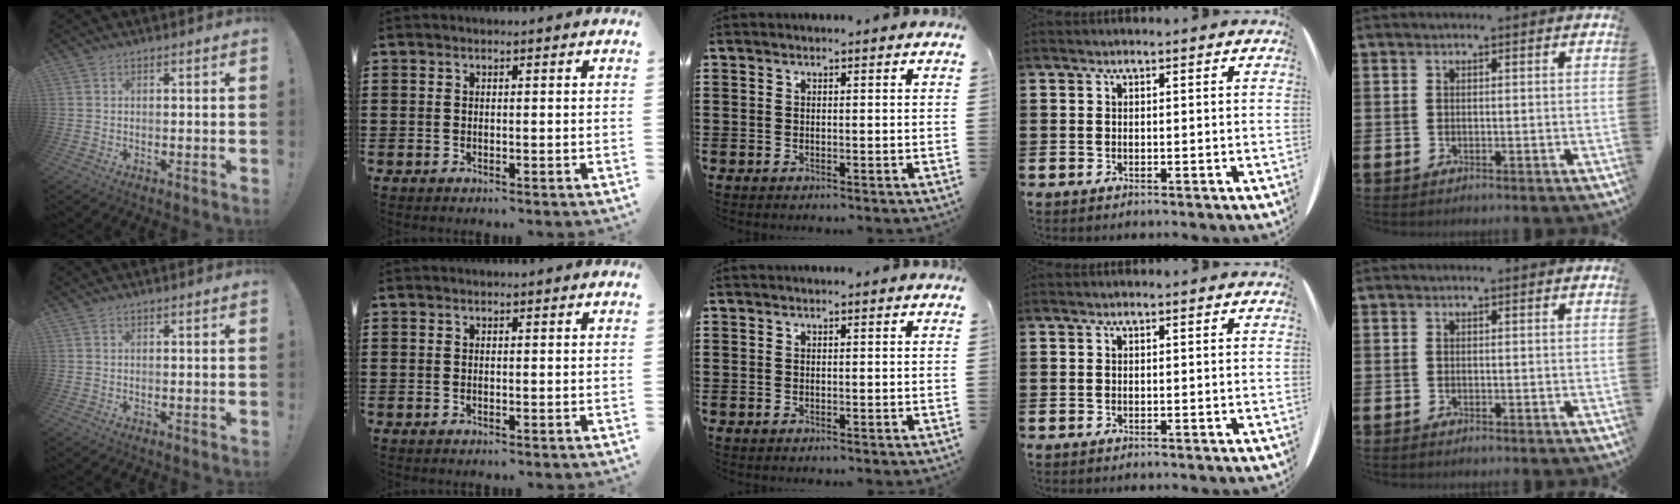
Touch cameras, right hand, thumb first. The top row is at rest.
{}